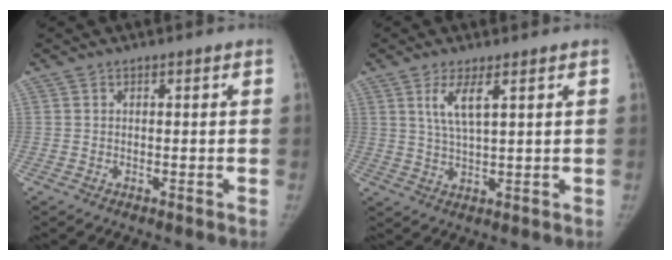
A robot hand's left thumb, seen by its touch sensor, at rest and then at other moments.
{"total": 5.0, "force": [2.3, 1.0, 4.4], "torque": [-0.091, -0.016, 0.052]}